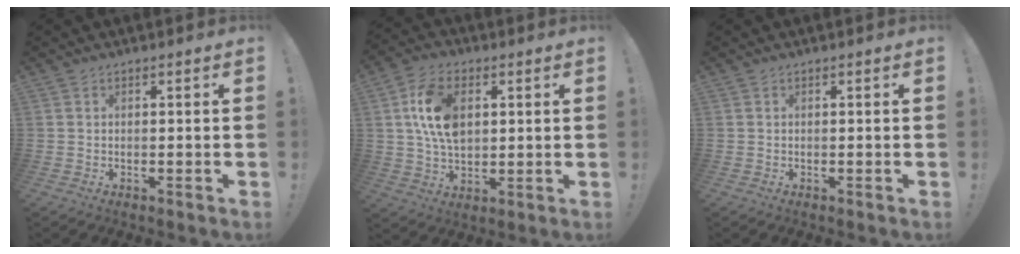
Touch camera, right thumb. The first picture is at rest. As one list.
[{"total": 13.9, "force": [3.2, 9.4, 9.8], "torque": [-0.182, 0.014, 0.062]}, {"total": 0.0}]